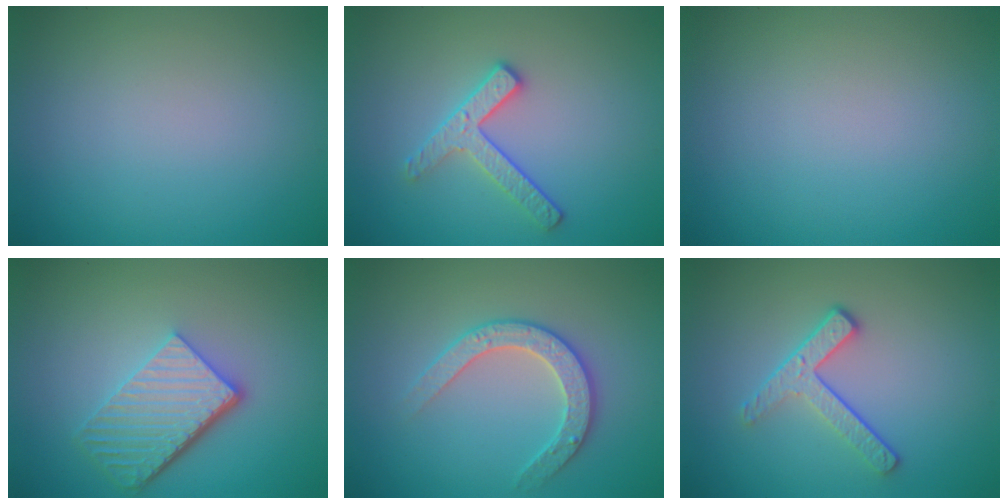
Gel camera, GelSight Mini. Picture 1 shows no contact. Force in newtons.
{"total": 2.6, "press": 2.4, "slide": 0.9}
{"total": 0.0}
{"total": 5.6, "press": 3.9, "slide": 3.9}
{"total": 2.8, "press": 2.7, "slide": 0.6}
{"total": 3.1, "press": 2.5, "slide": 1.8}